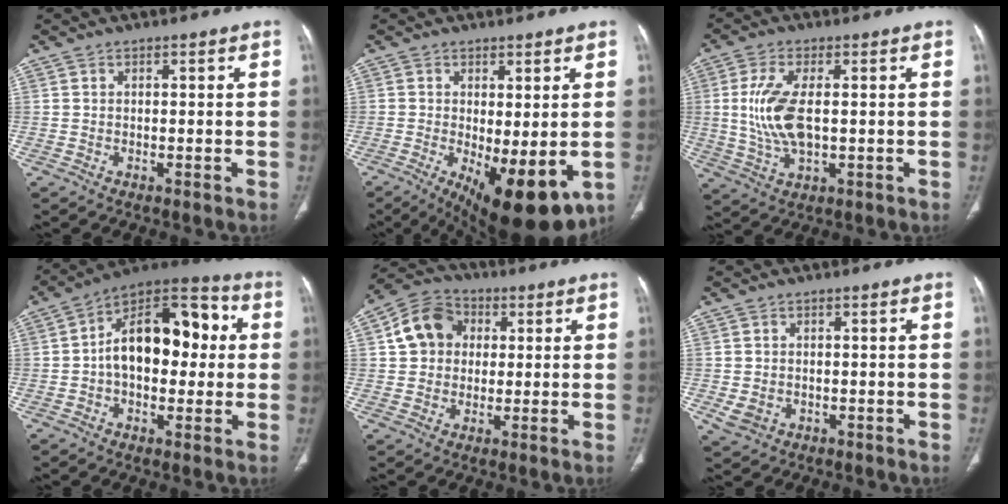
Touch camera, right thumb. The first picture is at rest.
{"total": 13.7, "force": [-3.9, 5.2, 12.0], "torque": [-0.176, -0.024, -0.040]}
{"total": 10.3, "force": [0.6, 4.7, 9.1], "torque": [-0.202, -0.007, 0.018]}
{"total": 18.6, "force": [1.4, 11.0, 14.8], "torque": [-0.191, 0.045, 0.014]}
{"total": 10.1, "force": [1.9, 8.6, 4.9], "torque": [-0.067, 0.012, 0.021]}
{"total": 3.3, "force": [-0.7, 2.8, 1.7], "torque": [-0.032, 0.001, -0.001]}